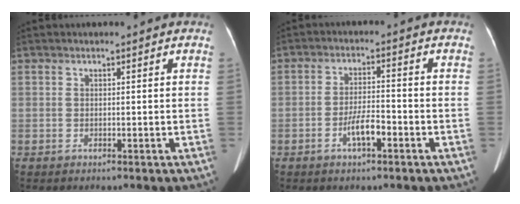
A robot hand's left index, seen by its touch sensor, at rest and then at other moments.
{"total": 4.3, "force": [-2.2, 1.0, 3.5], "torque": [-0.068, 0.005, -0.041]}